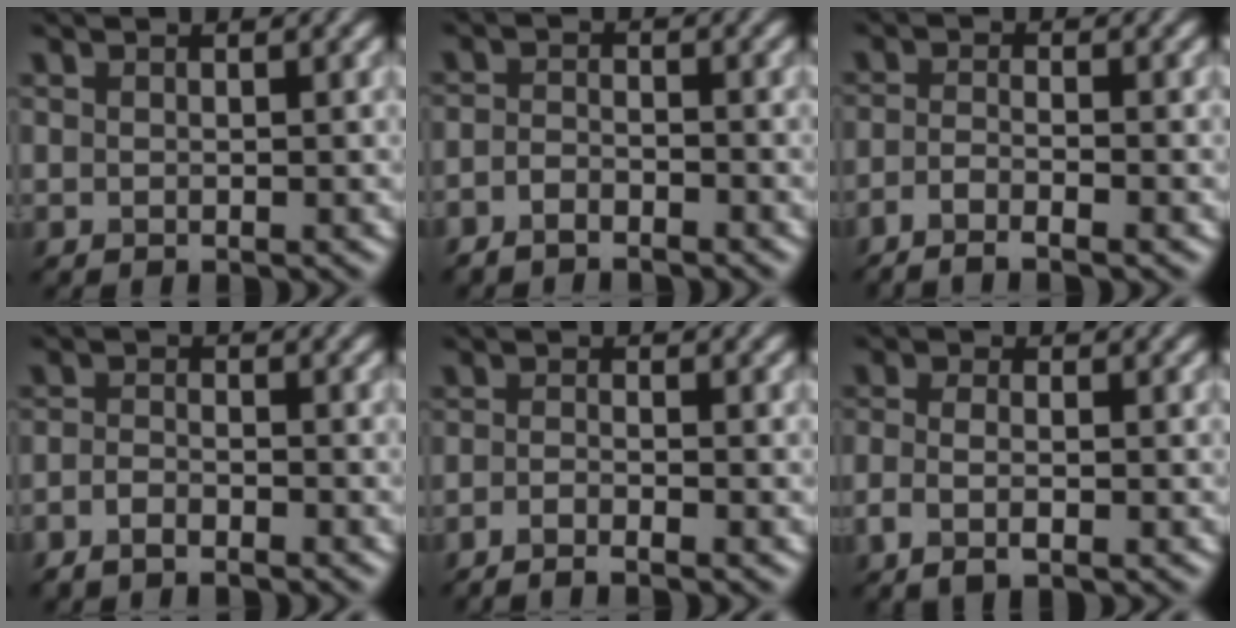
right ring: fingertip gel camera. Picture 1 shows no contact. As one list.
[{"total": 2.1, "force": [-1.7, 0.7, 0.9], "torque": [-0.018, 0.001, -0.038]}, {"total": 3.3, "force": [-2.2, 0.7, 2.3], "torque": [-0.044, -0.003, -0.049]}, {"total": 2.2, "force": [-1.6, 0.8, 1.2], "torque": [-0.025, 0.000, -0.037]}, {"total": 2.6, "force": [-1.7, 0.5, 1.8], "torque": [-0.033, -0.004, -0.041]}, {"total": 2.9, "force": [-1.1, 1.2, 2.4], "torque": [-0.049, -0.010, -0.018]}]